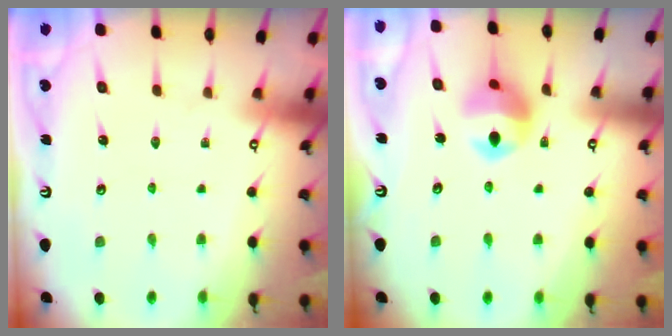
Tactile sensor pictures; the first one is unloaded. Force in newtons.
{"total": 11.6, "press": 11.5, "slide": 1.9}